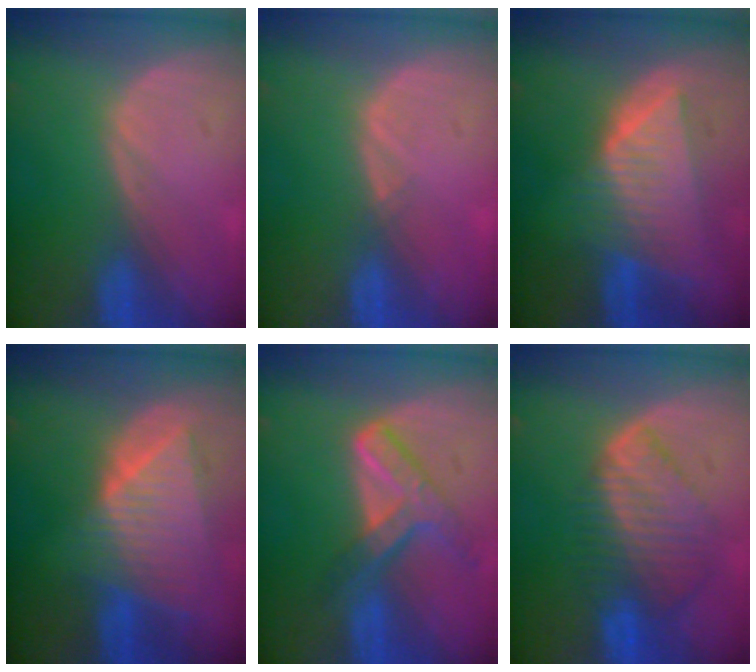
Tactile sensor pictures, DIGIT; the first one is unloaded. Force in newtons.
{"total": 0.7, "press": 0.5, "slide": 0.4}
{"total": 8.4, "press": 7.6, "slide": 3.7}
{"total": 8.9, "press": 7.8, "slide": 4.2}
{"total": 7.1, "press": 6.1, "slide": 3.7}
{"total": 8.4, "press": 7.5, "slide": 3.8}